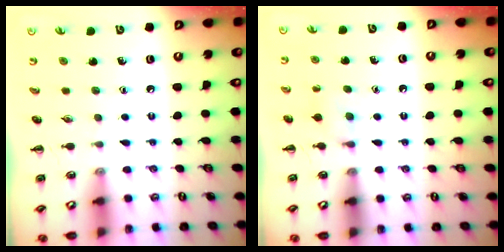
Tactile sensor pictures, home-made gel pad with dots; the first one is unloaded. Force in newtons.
{"total": 7.1, "press": 6.9, "slide": 2.0}